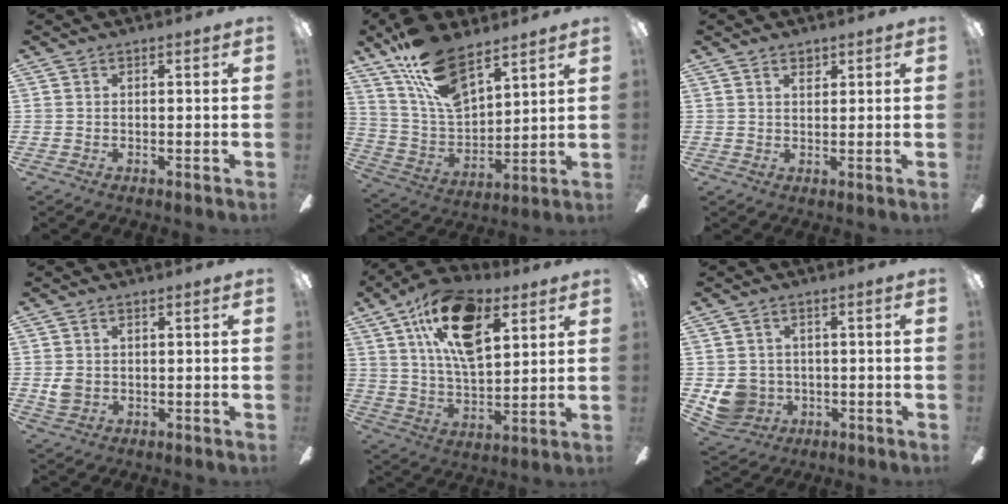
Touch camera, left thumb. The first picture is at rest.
{"total": 17.2, "force": [11.7, 7.7, 9.9], "torque": [-0.203, -0.056, 0.214]}
{"total": 2.0, "force": [1.5, 1.0, 0.9], "torque": [-0.012, -0.001, 0.026]}
{"total": 3.0, "force": [0.3, 2.4, 1.8], "torque": [-0.025, 0.003, 0.004]}
{"total": 22.5, "force": [12.0, 9.0, 16.7], "torque": [-0.326, -0.048, 0.201]}
{"total": 7.1, "force": [-0.5, 6.7, 2.2], "torque": [-0.069, 0.001, -0.005]}